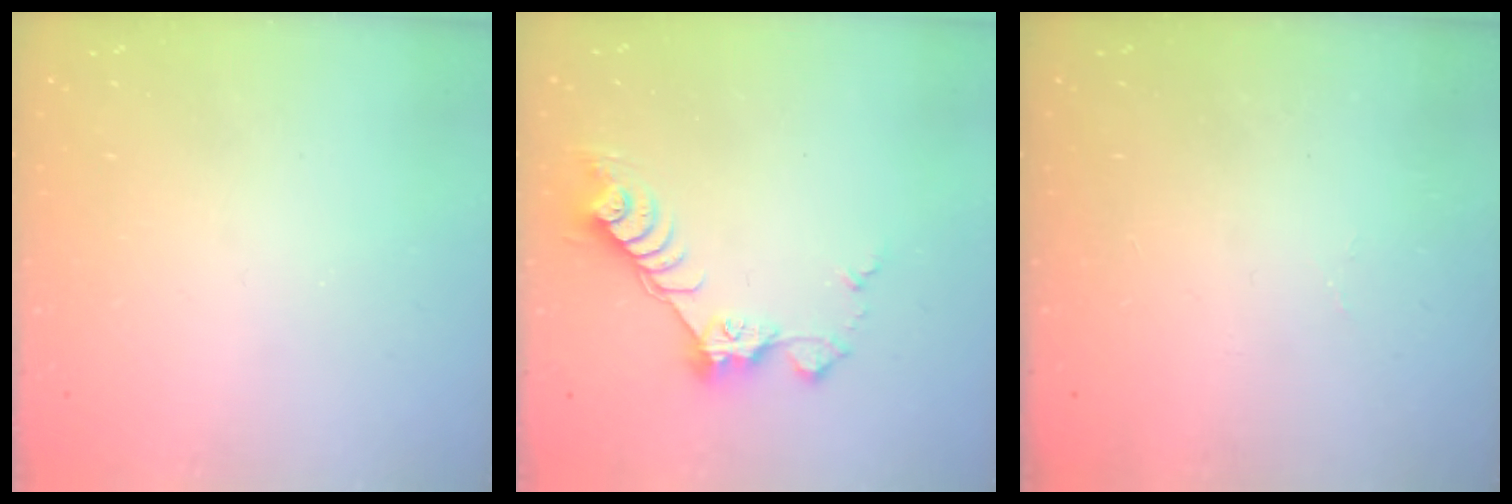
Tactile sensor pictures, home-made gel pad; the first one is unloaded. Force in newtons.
{"total": 9.4, "press": 9.4, "slide": 0.5}
{"total": 2.0, "press": 1.9, "slide": 0.8}